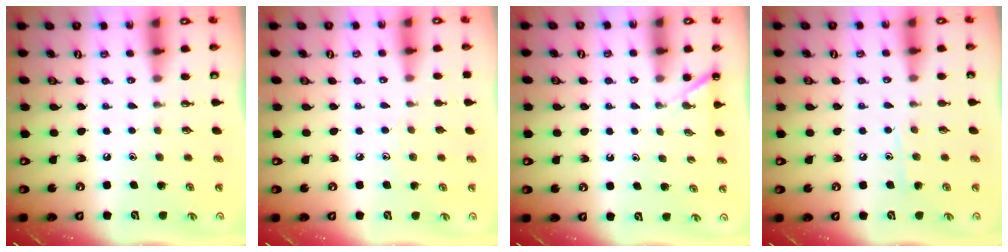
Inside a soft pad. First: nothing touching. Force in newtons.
{"total": 3.6, "press": 3.6, "slide": 0.3}
{"total": 2.3, "press": 2.3, "slide": 0.2}
{"total": 6.9, "press": 6.9, "slide": 0.8}